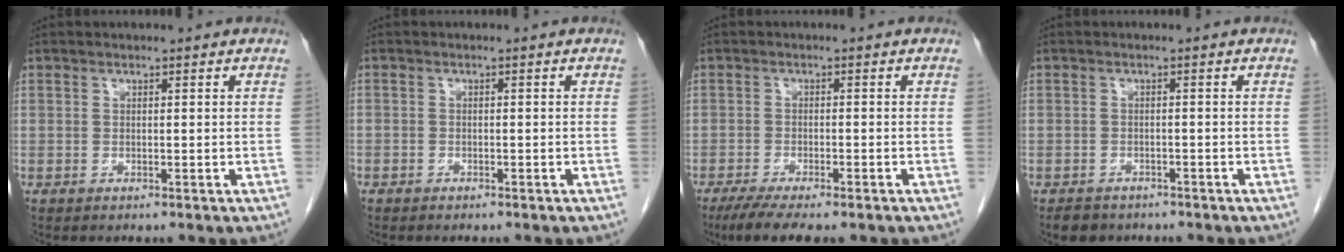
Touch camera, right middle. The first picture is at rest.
{"total": 1.0, "force": [-0.8, 0.6, 0.2], "torque": [-0.003, 0.003, -0.011]}
{"total": 7.9, "force": [-6.1, 1.5, 4.8], "torque": [-0.072, -0.015, -0.092]}
{"total": 3.5, "force": [-2.8, 1.9, 0.7], "torque": [-0.020, -0.002, -0.039]}